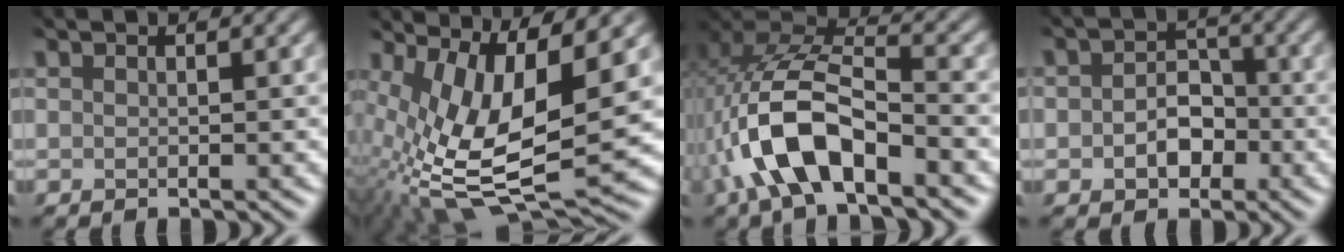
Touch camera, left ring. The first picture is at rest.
{"total": 12.5, "force": [-0.1, 4.0, 11.9], "torque": [-0.254, -0.018, 0.048]}
{"total": 8.0, "force": [-5.3, 2.7, 5.4], "torque": [-0.157, -0.010, -0.071]}
{"total": 3.4, "force": [-2.8, 1.9, 0.6], "torque": [-0.036, -0.023, -0.021]}